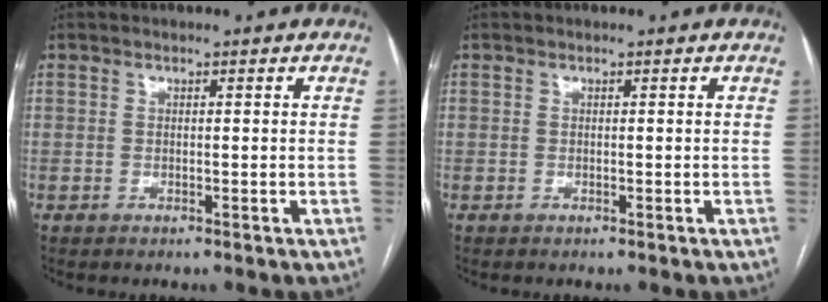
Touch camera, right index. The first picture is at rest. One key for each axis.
{"total": 0.0}